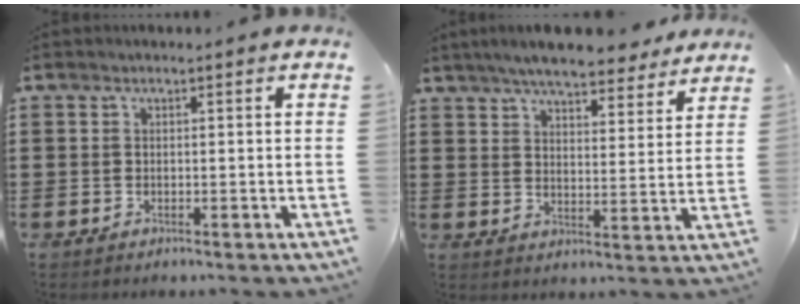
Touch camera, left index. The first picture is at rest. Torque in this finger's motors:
{"motor_torque": [1.04, -1.10, 0.68, 0.21]}